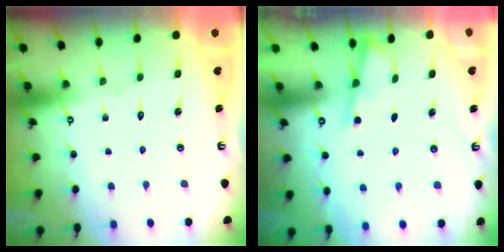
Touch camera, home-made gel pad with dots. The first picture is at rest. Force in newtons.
{"total": 2.6, "press": 2.6, "slide": 0.3}